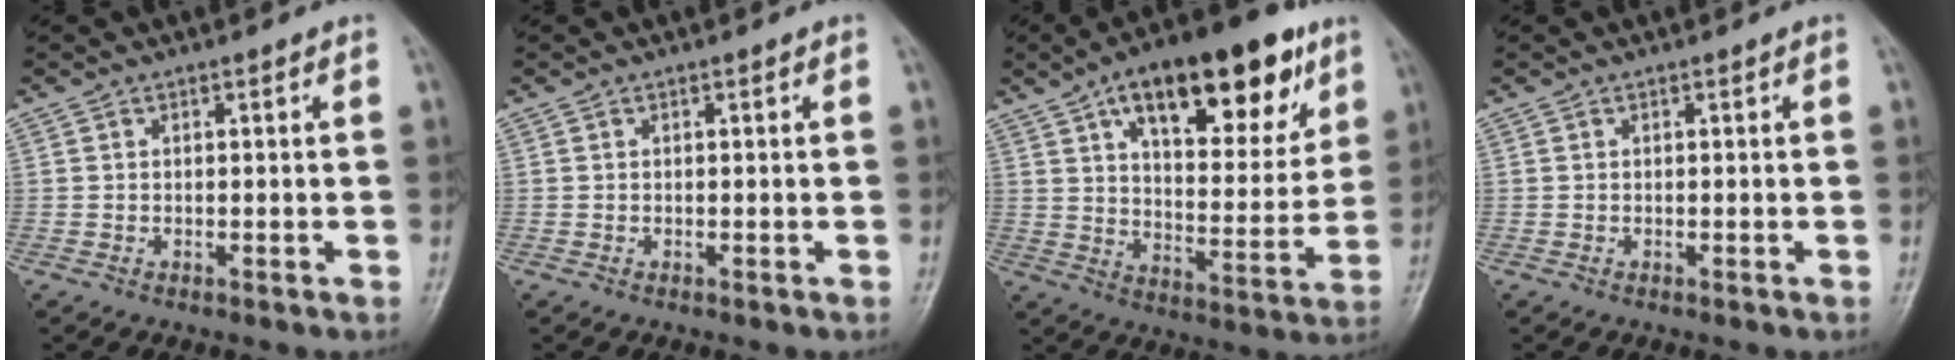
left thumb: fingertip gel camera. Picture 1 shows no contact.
{"total": 0.0}
{"total": 24.9, "force": [13.2, 11.1, 18.0], "torque": [-0.227, -0.024, 0.202]}
{"total": 0.0}